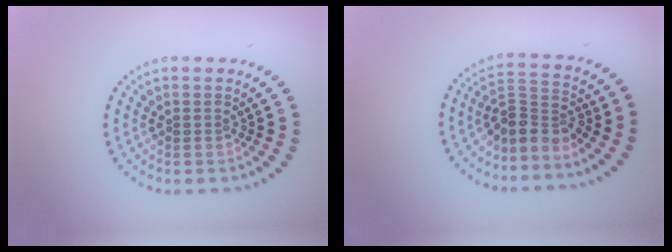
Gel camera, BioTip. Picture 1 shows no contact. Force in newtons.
{"total": 3.2, "press": 2.4, "slide": 2.1}